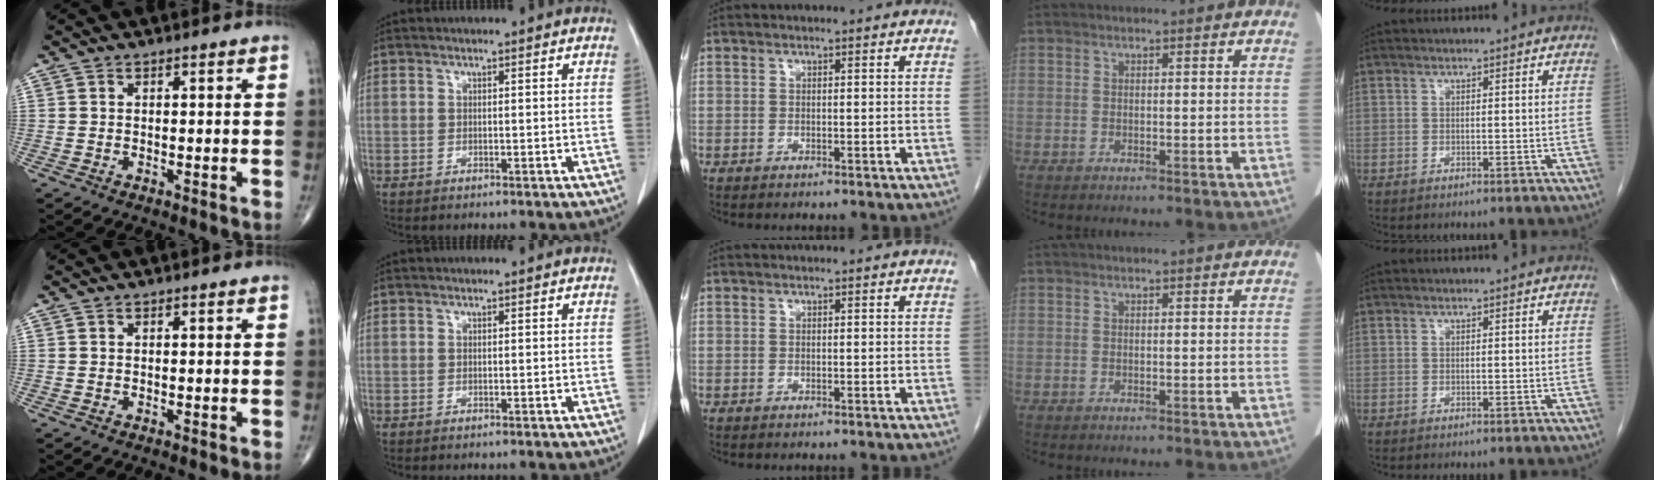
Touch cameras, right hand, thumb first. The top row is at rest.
{}